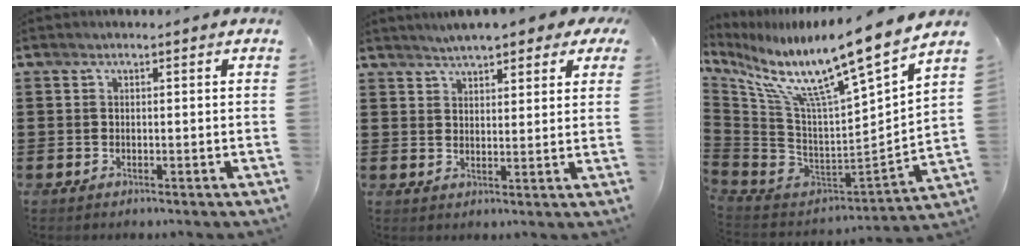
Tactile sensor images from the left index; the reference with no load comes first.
{"total": 4.7, "force": [4.3, 0.8, 1.7], "torque": [-0.047, -0.003, 0.078]}
{"total": 12.5, "force": [9.3, 0.3, 8.3], "torque": [-0.169, -0.083, 0.143]}